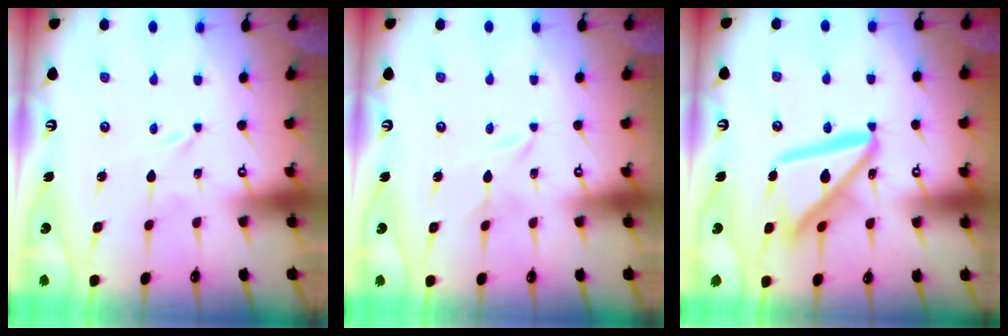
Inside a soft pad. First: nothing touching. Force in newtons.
{"total": 1.2, "press": 1.2, "slide": 0.1}
{"total": 16.5, "press": 16.4, "slide": 1.8}